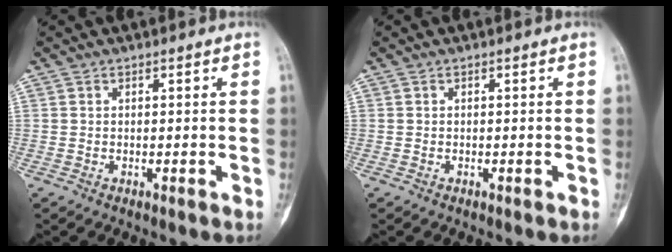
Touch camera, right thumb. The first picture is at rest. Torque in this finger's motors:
{"motor_torque": [-0.22, 0.19, 0.30, -0.19, 0.00]}